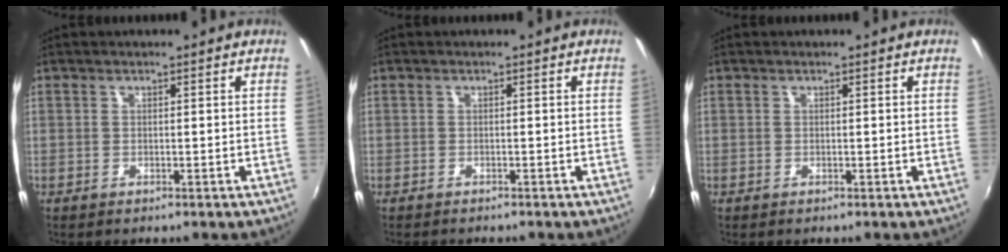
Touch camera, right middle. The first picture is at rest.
{"total": 1.2, "force": [-1.1, 0.3, 0.3], "torque": [-0.009, -0.007, -0.019]}
{"total": 0.0}